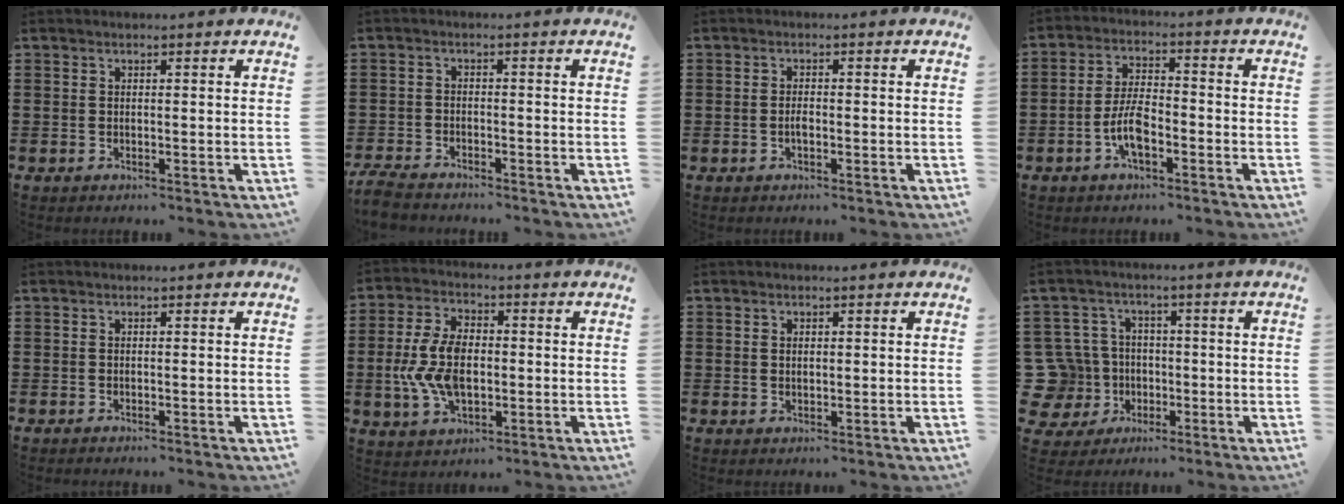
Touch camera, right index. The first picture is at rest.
{"total": 2.8, "force": [-2.7, 0.5, 0.5], "torque": [-0.026, -0.001, -0.060]}
{"total": 1.4, "force": [-0.4, 0.6, 1.2], "torque": [-0.024, -0.001, -0.008]}
{"total": 6.3, "force": [-2.5, 2.5, 5.2], "torque": [-0.121, 0.000, -0.054]}
{"total": 0.0}
{"total": 9.5, "force": [-0.9, 5.6, 7.6], "torque": [-0.186, 0.002, -0.023]}
{"total": 0.8, "force": [0.3, 0.5, 0.5], "torque": [-0.011, 0.004, 0.006]}
{"total": 9.3, "force": [-1.4, 8.7, 3.0], "torque": [-0.130, 0.008, -0.026]}